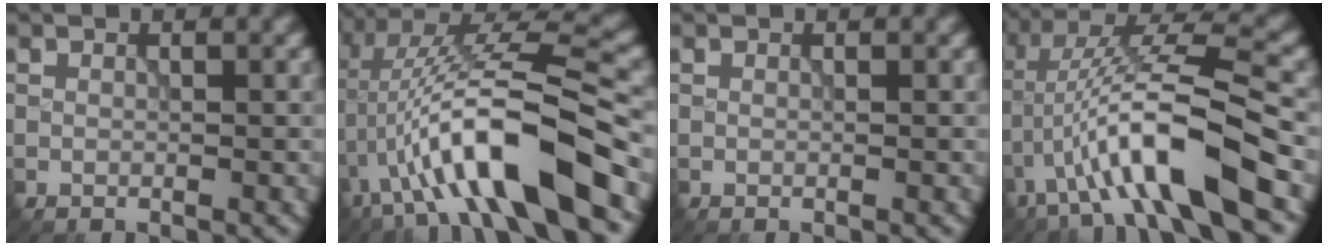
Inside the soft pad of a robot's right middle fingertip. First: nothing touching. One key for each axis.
{"total": 11.5, "fx": -3.7, "fy": 2.3, "fz": 10.6, "tx": -0.187, "ty": 0.026, "tz": -0.063}
{"total": 0.0}
{"total": 9.6, "fx": -3.6, "fy": 1.6, "fz": 8.7, "tx": -0.161, "ty": 0.022, "tz": -0.066}